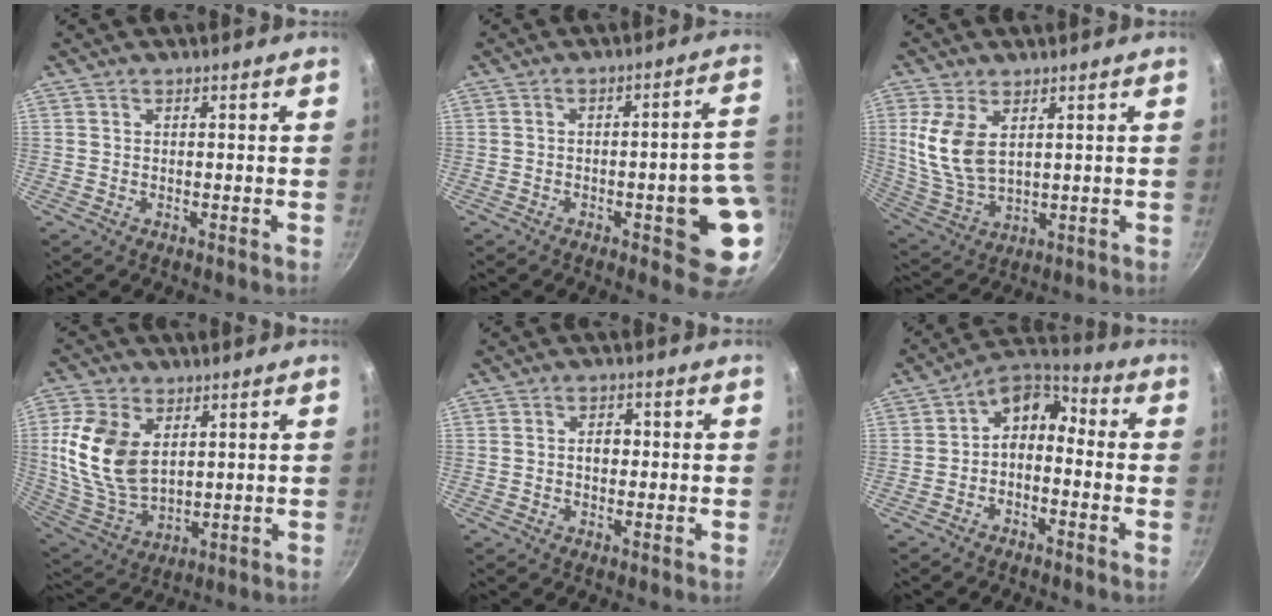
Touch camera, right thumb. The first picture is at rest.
{"total": 12.8, "force": [-3.0, 3.6, 11.9], "torque": [-0.101, 0.025, -0.035]}
{"total": 10.8, "force": [3.0, 6.1, 8.3], "torque": [-0.167, -0.019, 0.074]}
{"total": 15.7, "force": [3.7, 10.0, 11.4], "torque": [-0.215, -0.020, 0.086]}
{"total": 2.5, "force": [-0.1, 1.9, 1.7], "torque": [-0.010, 0.007, -0.003]}
{"total": 7.9, "force": [-1.7, 5.4, 5.5], "torque": [-0.076, 0.057, -0.042]}